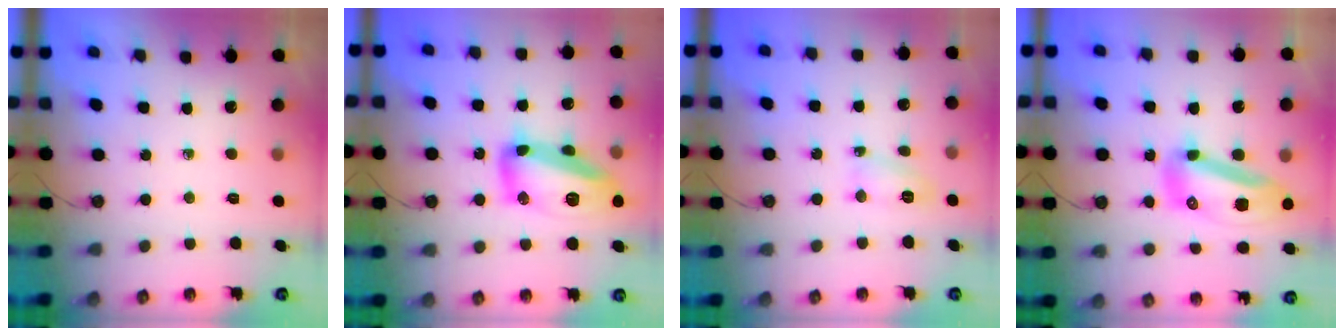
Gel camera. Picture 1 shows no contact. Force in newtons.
{"total": 17.8, "press": 17.7, "slide": 1.0}
{"total": 6.1, "press": 6.1, "slide": 0.4}
{"total": 13.3, "press": 13.2, "slide": 1.5}